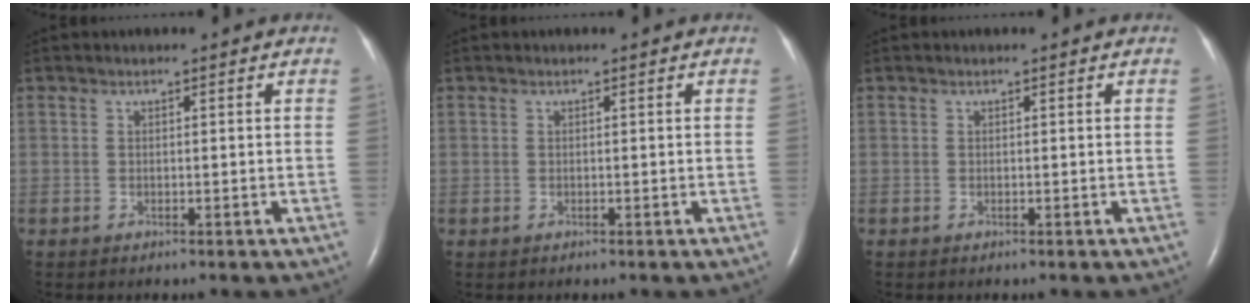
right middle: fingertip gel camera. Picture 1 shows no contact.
{"total": 0.0}
{"total": 0.0}